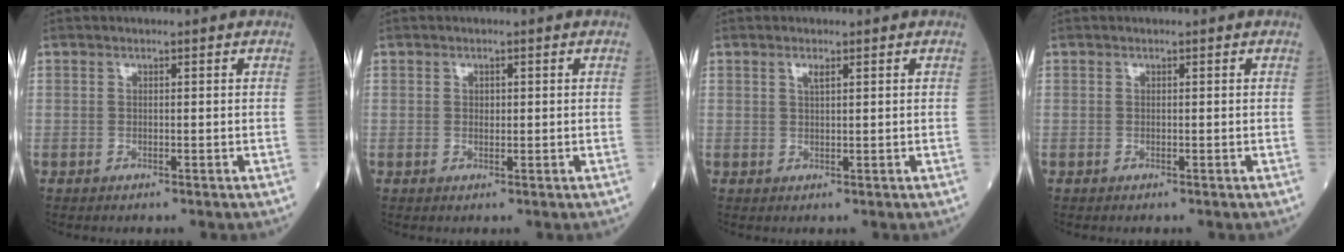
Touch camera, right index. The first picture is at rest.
{"total": 1.8, "force": [0.4, 1.3, 1.2], "torque": [-0.014, -0.001, 0.009]}
{"total": 1.2, "force": [0.7, 0.2, 1.0], "torque": [-0.021, 0.000, 0.013]}
{"total": 0.0}